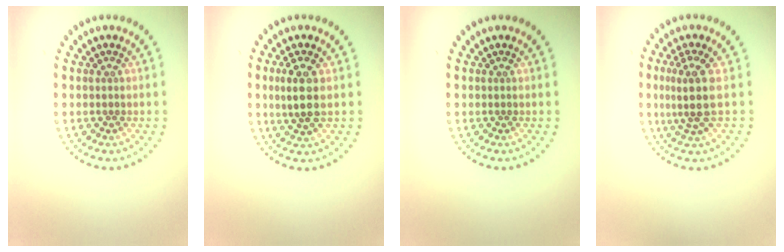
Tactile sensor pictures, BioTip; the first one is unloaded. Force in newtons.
{"total": 2.9, "press": 2.7, "slide": 1.0}
{"total": 0.0}
{"total": 3.2, "press": 2.4, "slide": 2.1}